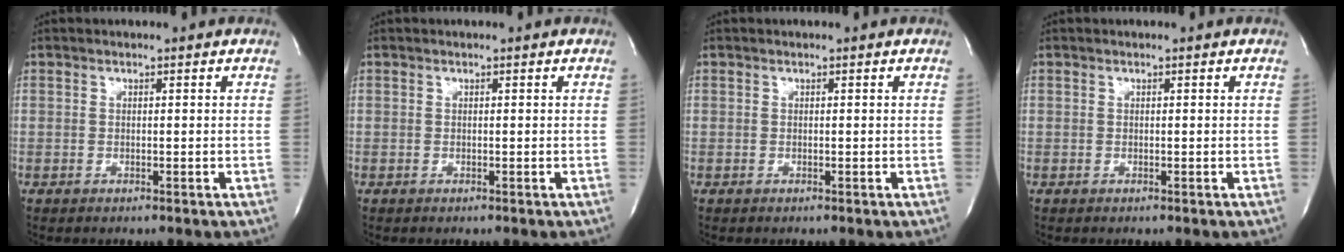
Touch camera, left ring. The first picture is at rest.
{"total": 0.0}
{"total": 0.0}
{"total": 0.0}